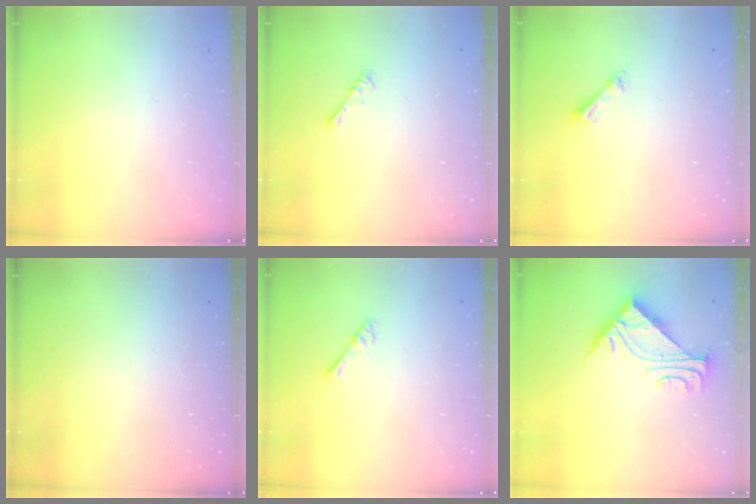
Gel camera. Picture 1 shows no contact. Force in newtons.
{"total": 0.9, "press": 0.9, "slide": 0.3}
{"total": 2.5, "press": 2.5, "slide": 0.1}
{"total": 0.0}
{"total": 2.5, "press": 2.5, "slide": 0.4}
{"total": 4.9, "press": 4.8, "slide": 0.8}